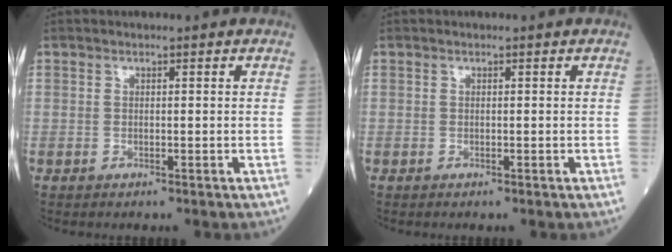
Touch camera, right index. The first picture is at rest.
{"total": 0.0}